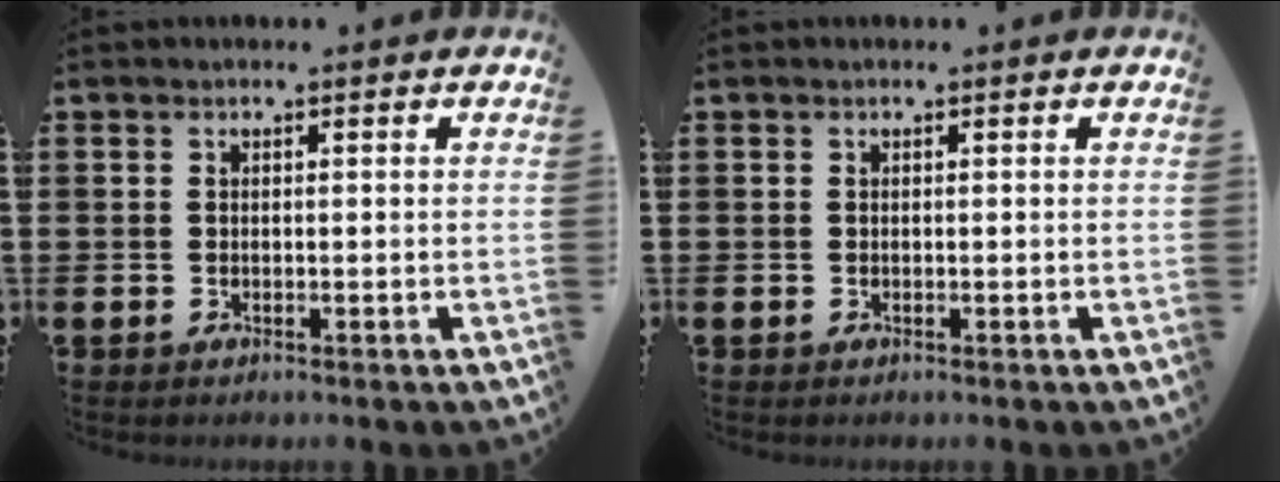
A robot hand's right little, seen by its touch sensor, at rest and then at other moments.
{"total": 0.0}